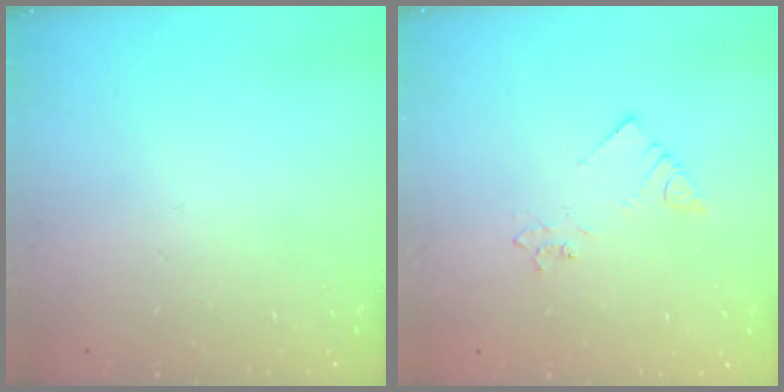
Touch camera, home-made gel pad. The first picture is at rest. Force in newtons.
{"total": 2.1, "press": 2.1, "slide": 0.4}